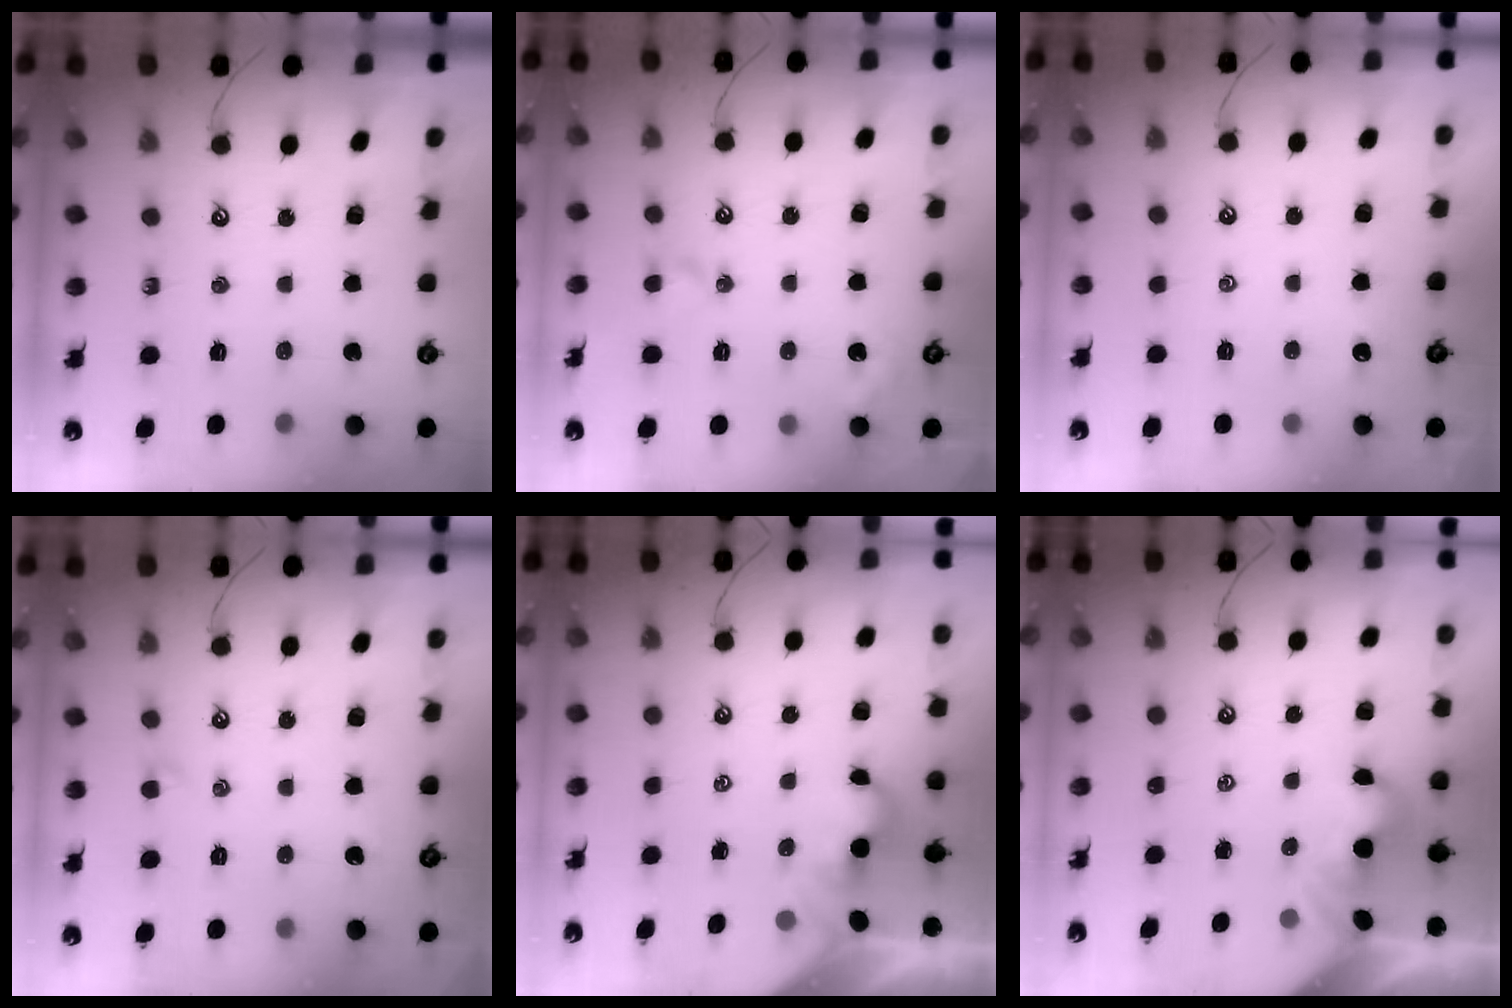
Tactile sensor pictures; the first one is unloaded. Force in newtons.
{"total": 2.7, "press": 2.6, "slide": 0.7}
{"total": 2.1, "press": 2.1, "slide": 0.3}
{"total": 1.0, "press": 0.9, "slide": 0.6}
{"total": 0.0}
{"total": 1.6, "press": 1.5, "slide": 0.6}